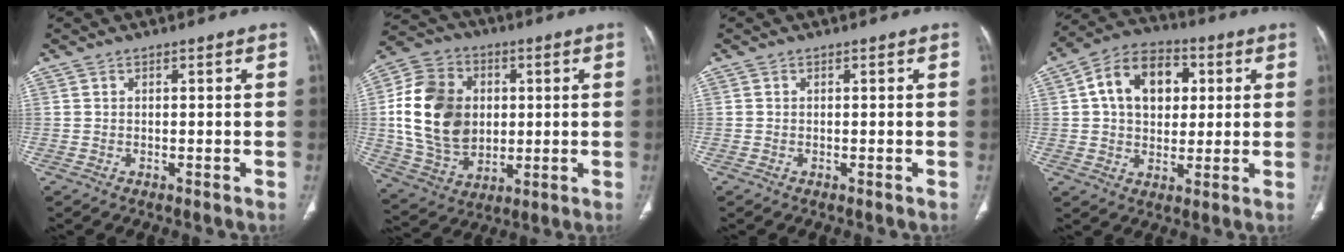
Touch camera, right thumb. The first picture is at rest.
{"total": 18.8, "force": [1.8, 14.5, 11.9], "torque": [-0.201, 0.003, 0.039]}
{"total": 0.0}
{"total": 13.9, "force": [3.2, 9.8, 9.3], "torque": [-0.119, 0.009, 0.045]}